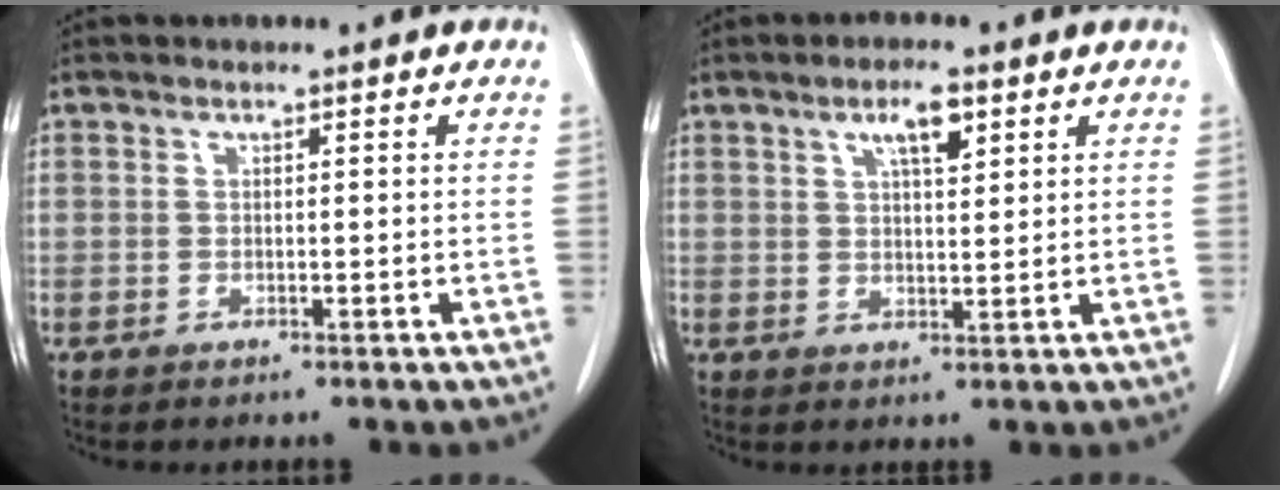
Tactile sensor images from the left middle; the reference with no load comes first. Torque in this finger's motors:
{"motor_torque": [0.89, -0.50, 0.07, 0.02]}